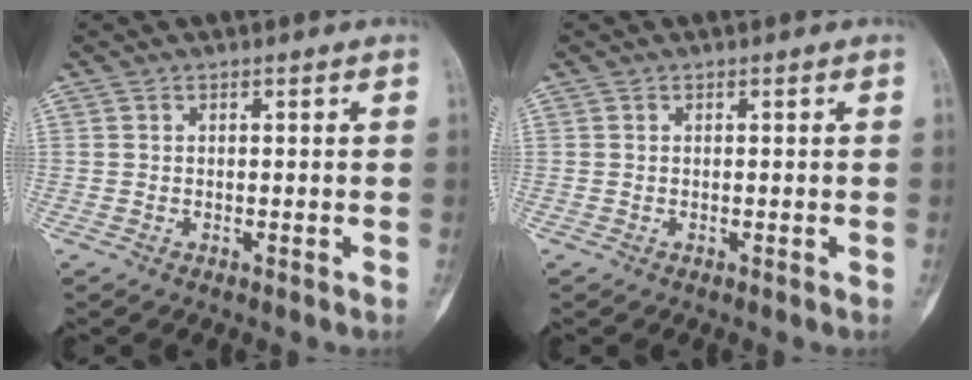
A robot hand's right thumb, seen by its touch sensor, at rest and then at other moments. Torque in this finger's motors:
{"motor_torque": [0.12, 0.12, -0.06, 0.00, 0.02]}